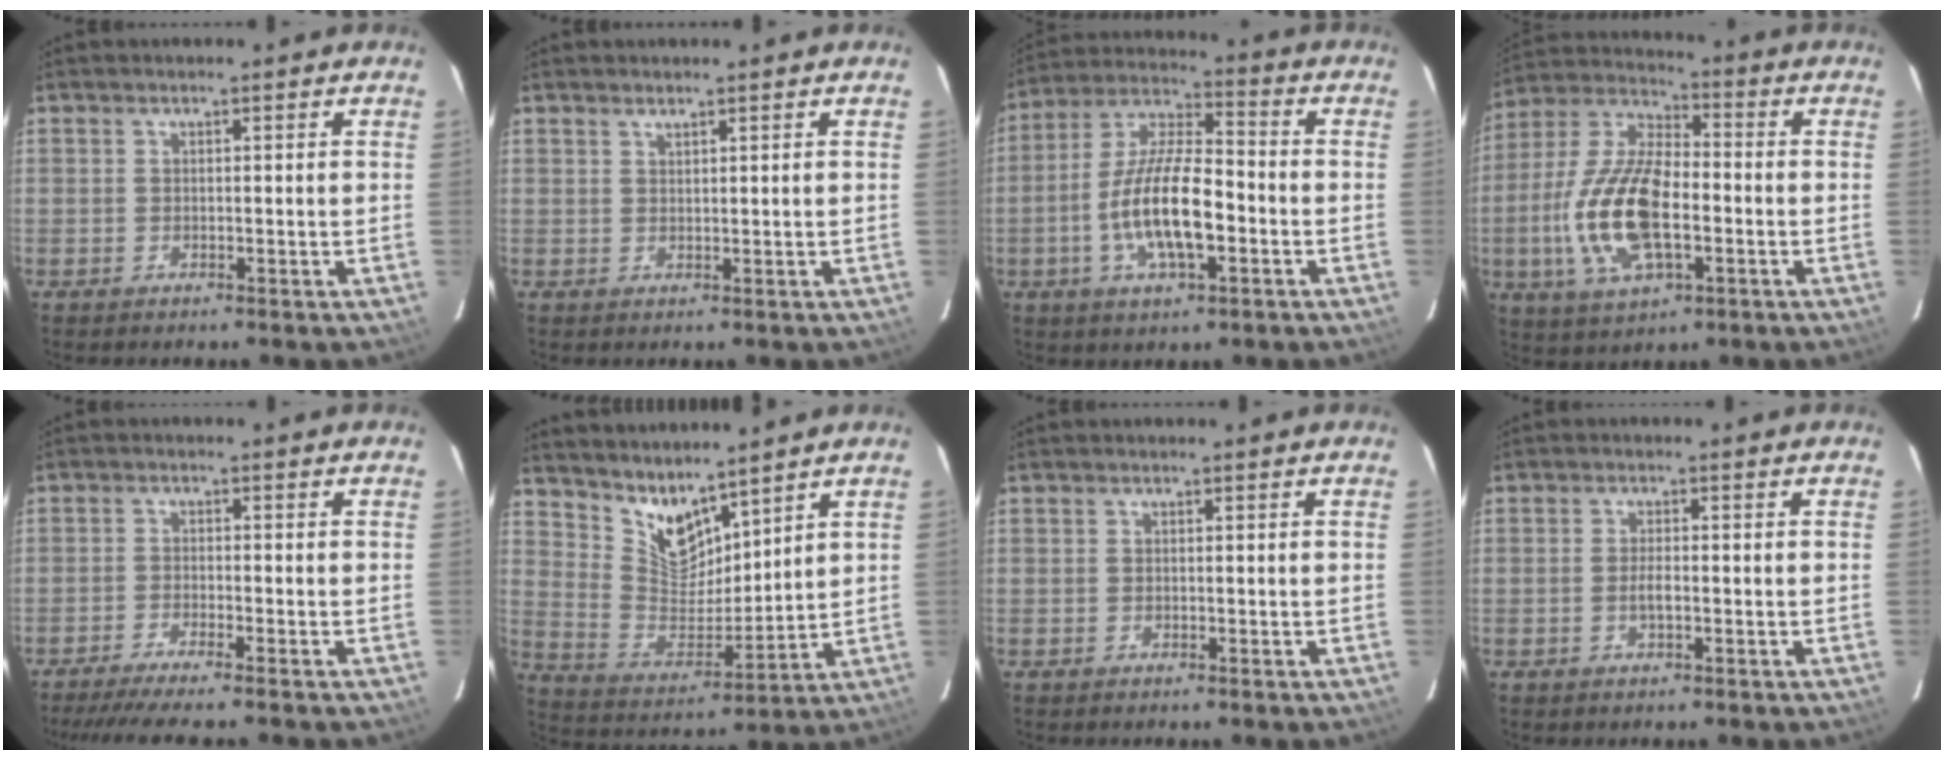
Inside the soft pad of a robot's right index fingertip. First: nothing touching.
{"total": 0.9, "force": [0.9, 0.1, 0.3], "torque": [-0.005, 0.001, 0.016]}
{"total": 14.4, "force": [-3.9, 4.8, 13.0], "torque": [-0.259, -0.002, -0.073]}
{"total": 17.7, "force": [-3.7, 8.0, 15.4], "torque": [-0.327, -0.003, -0.070]}
{"total": 6.5, "force": [-5.7, -0.8, 3.0], "torque": [-0.071, -0.014, -0.097]}
{"total": 10.4, "force": [8.7, 3.8, 4.3], "torque": [-0.087, -0.010, 0.180]}
{"total": 0.0}
{"total": 1.9, "force": [-0.5, 0.6, 1.7], "torque": [-0.031, -0.001, -0.010]}